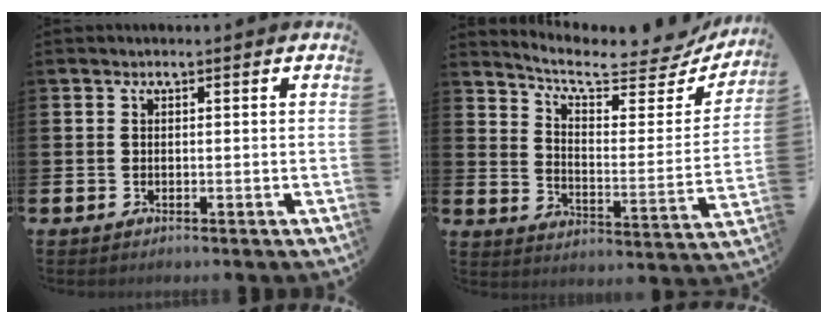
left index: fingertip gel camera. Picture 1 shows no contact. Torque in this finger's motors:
{"motor_torque": [0.92, -1.22, 0.35, 0.10]}